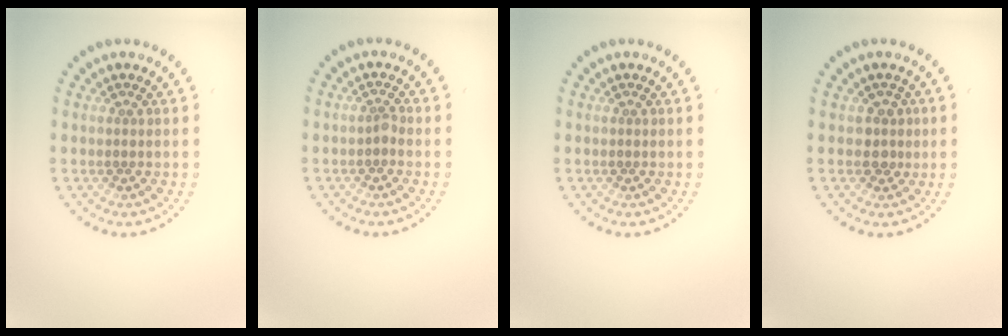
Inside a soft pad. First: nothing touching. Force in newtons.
{"total": 0.8, "press": 0.6, "slide": 0.5}
{"total": 0.0}
{"total": 1.5, "press": 1.2, "slide": 0.8}